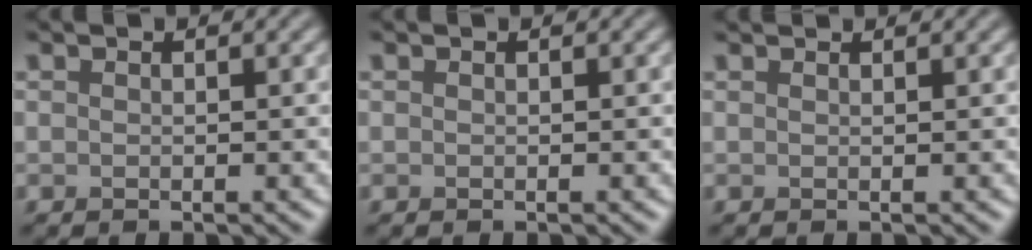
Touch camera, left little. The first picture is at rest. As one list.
[{"total": 0.0}, {"total": 1.3, "force": [1.3, 0.1, 0.3], "torque": [-0.012, -0.003, 0.012]}]